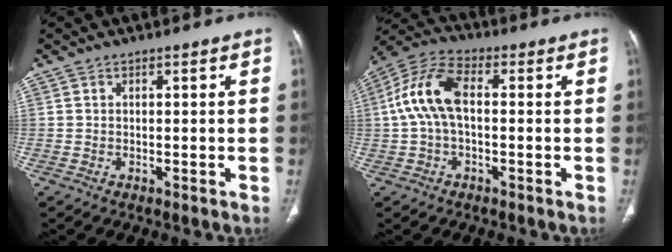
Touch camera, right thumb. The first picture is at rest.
{"total": 10.8, "force": [0.4, 5.8, 9.1], "torque": [-0.195, 0.033, 0.002]}